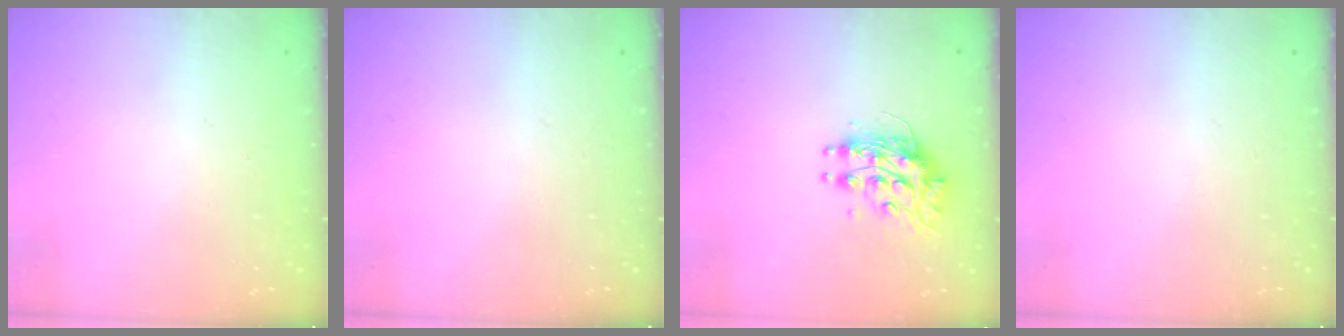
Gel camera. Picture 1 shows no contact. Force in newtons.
{"total": 0.0}
{"total": 10.4, "press": 10.4, "slide": 0.6}
{"total": 0.0}